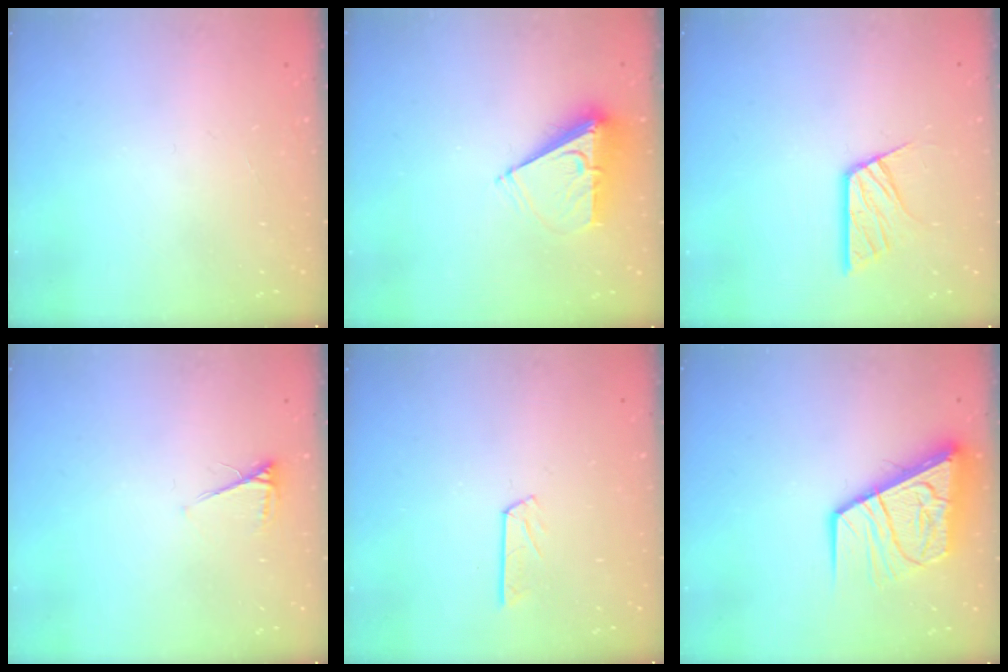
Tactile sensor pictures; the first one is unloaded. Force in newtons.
{"total": 7.1, "press": 7.0, "slide": 0.7}
{"total": 10.6, "press": 10.5, "slide": 0.9}
{"total": 4.2, "press": 4.1, "slide": 0.6}
{"total": 4.7, "press": 4.7, "slide": 0.5}
{"total": 13.6, "press": 13.5, "slide": 1.7}